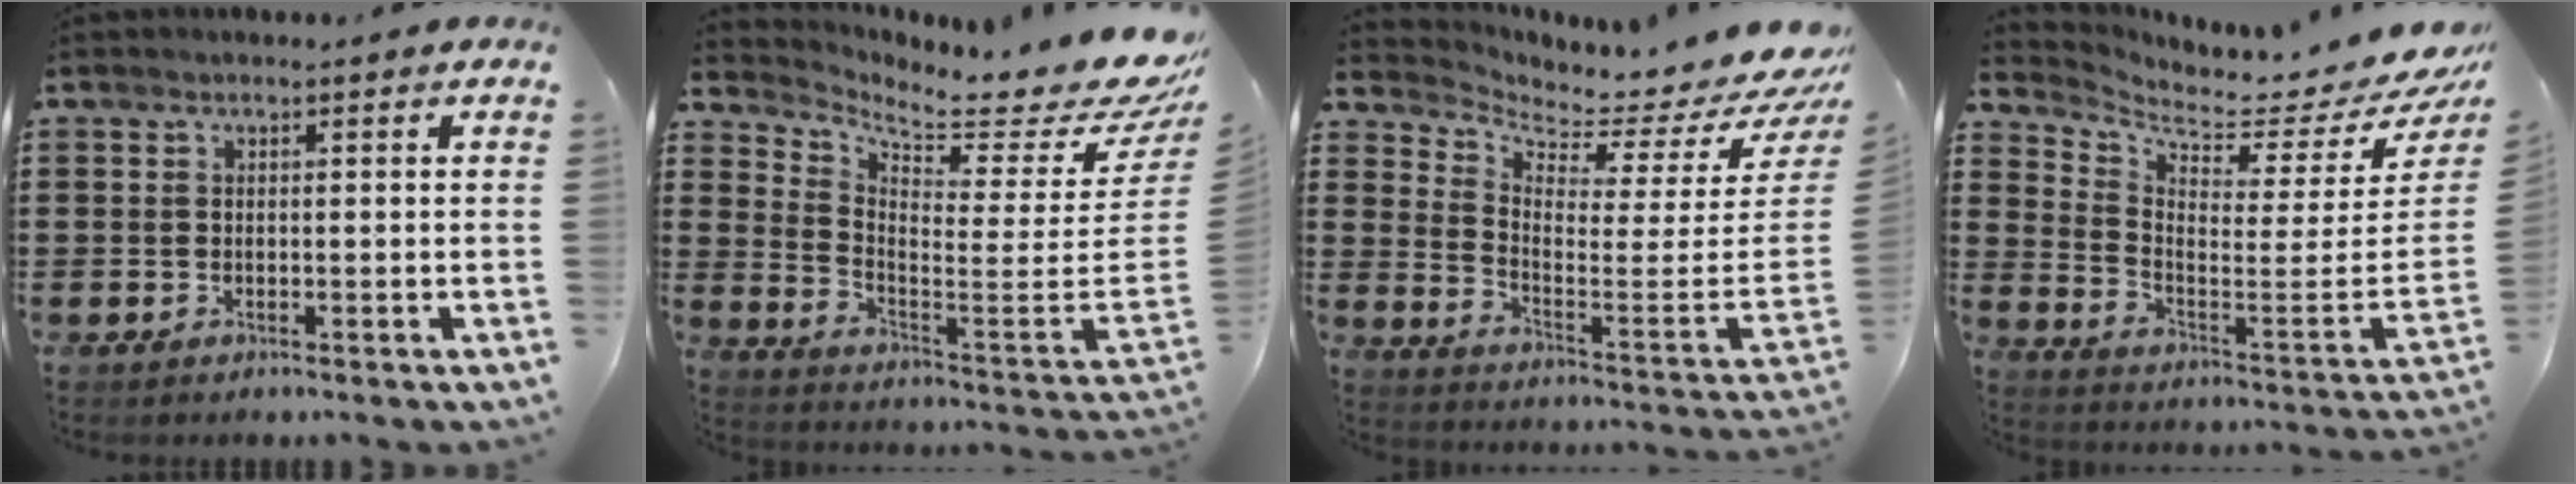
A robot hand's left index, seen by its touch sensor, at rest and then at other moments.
{"total": 6.6, "force": [5.7, 0.7, 3.2], "torque": [-0.071, -0.066, 0.089]}
{"total": 2.6, "force": [2.4, 0.4, 0.7], "torque": [-0.028, -0.056, 0.032]}
{"total": 4.6, "force": [4.3, 0.6, 1.6], "torque": [-0.054, -0.065, 0.067]}